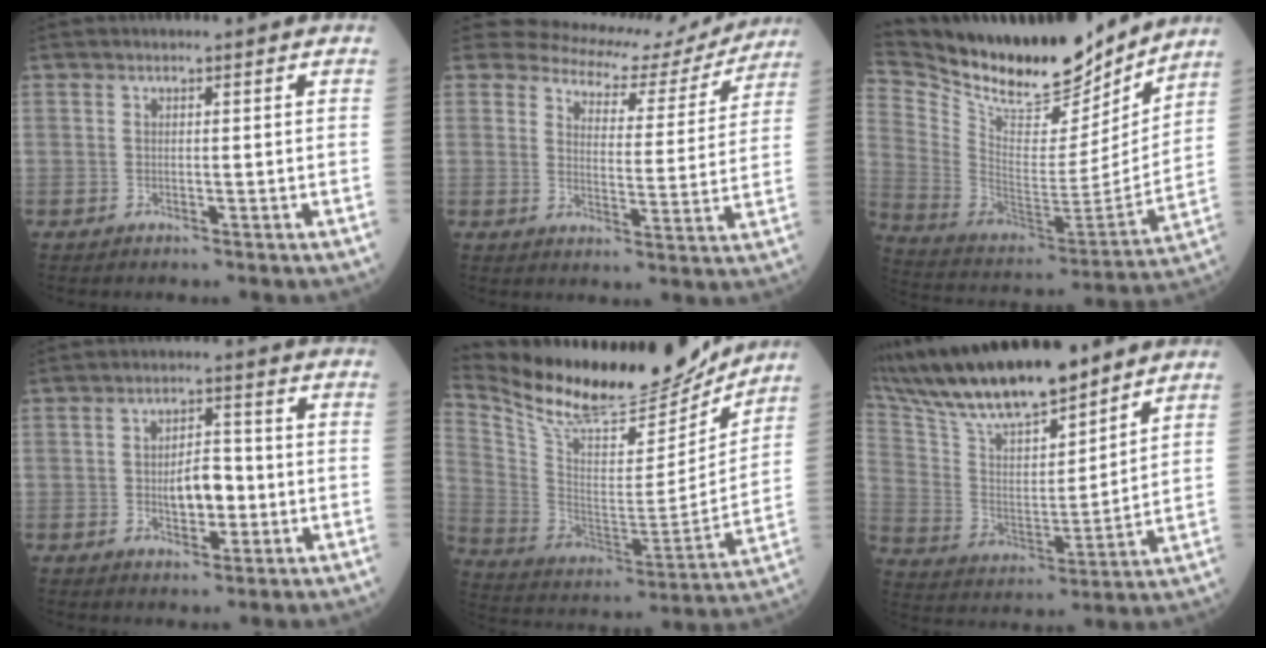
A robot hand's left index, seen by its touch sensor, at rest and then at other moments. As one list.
[{"total": 13.6, "force": [12.4, 5.0, 2.7], "torque": [-0.023, -0.010, 0.139]}, {"total": 23.1, "force": [20.2, 6.5, 9.0], "torque": [-0.183, -0.036, 0.333]}, {"total": 5.3, "force": [-1.1, 2.5, 4.6], "torque": [-0.073, 0.004, -0.017]}, {"total": 23.2, "force": [21.1, 5.0, 8.1], "torque": [-0.165, -0.038, 0.337]}, {"total": 19.5, "force": [16.6, 3.4, 9.6], "torque": [-0.180, 0.013, 0.303]}]